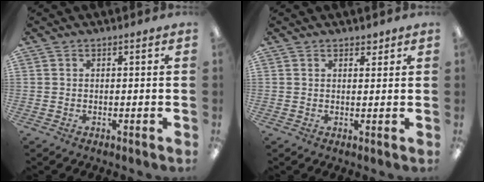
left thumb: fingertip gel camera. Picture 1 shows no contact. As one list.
[{"total": 1.8, "force": [1.4, 0.9, 0.7], "torque": [0.001, -0.006, 0.023]}]